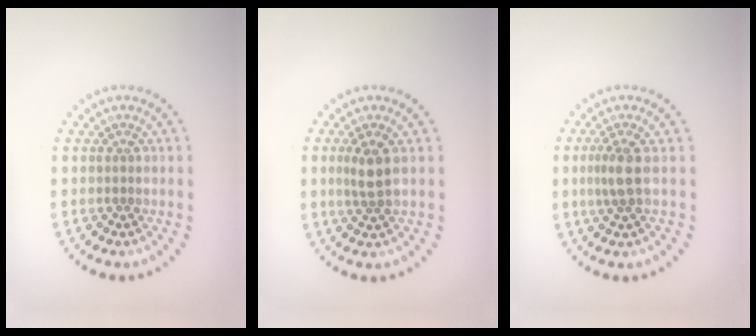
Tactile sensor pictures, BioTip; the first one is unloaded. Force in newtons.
{"total": 2.1, "press": 1.9, "slide": 1.0}
{"total": 2.2, "press": 1.8, "slide": 1.2}